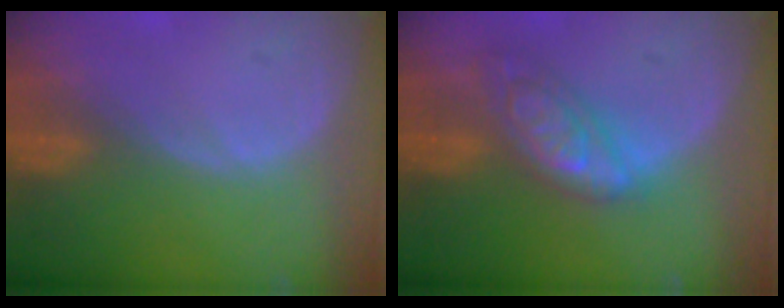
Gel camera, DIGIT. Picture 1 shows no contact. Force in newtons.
{"total": 7.2, "press": 7.2, "slide": 0.6}